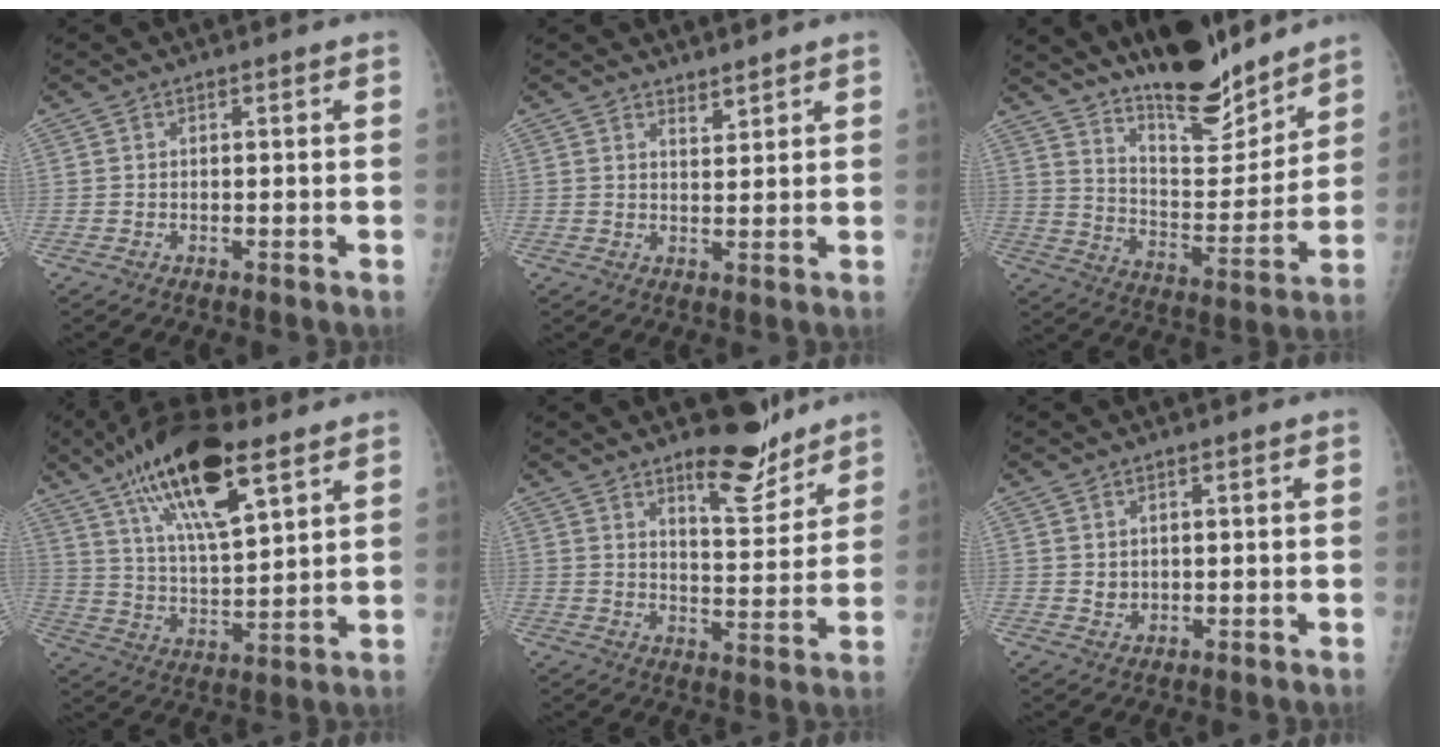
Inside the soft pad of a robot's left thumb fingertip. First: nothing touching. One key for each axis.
{"total": 2.3, "fx": 2.1, "fy": 0.7, "fz": 0.6, "tx": 0.004, "ty": -0.019, "tz": 0.035}
{"total": 17.6, "fx": 14.6, "fy": 4.8, "fz": 8.6, "tx": -0.096, "ty": -0.109, "tz": 0.245}
{"total": 19.8, "fx": 11.3, "fy": 6.6, "fz": 14.9, "tx": -0.244, "ty": -0.035, "tz": 0.203}
{"total": 10.3, "fx": 8.0, "fy": 3.4, "fz": 5.5, "tx": -0.056, "ty": -0.067, "tz": 0.128}
{"total": 2.2, "fx": 1.2, "fy": 1.5, "fz": 1.0, "tx": -0.009, "ty": -0.010, "tz": 0.026}